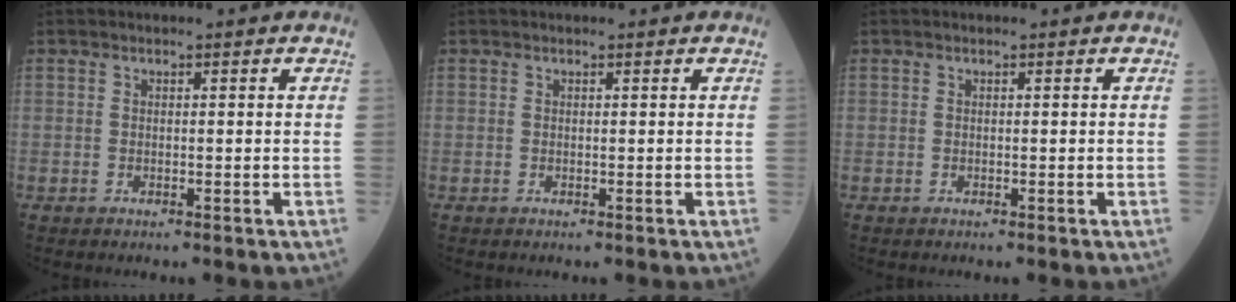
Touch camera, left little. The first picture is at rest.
{"total": 0.0}
{"total": 0.0}